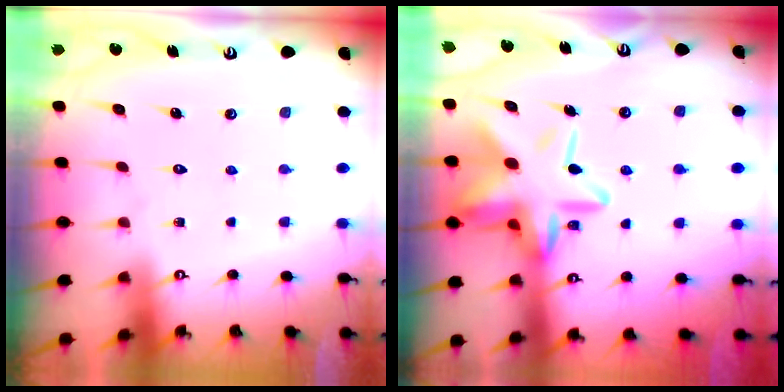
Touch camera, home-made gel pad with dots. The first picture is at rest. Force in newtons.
{"total": 17.4, "press": 17.3, "slide": 1.5}